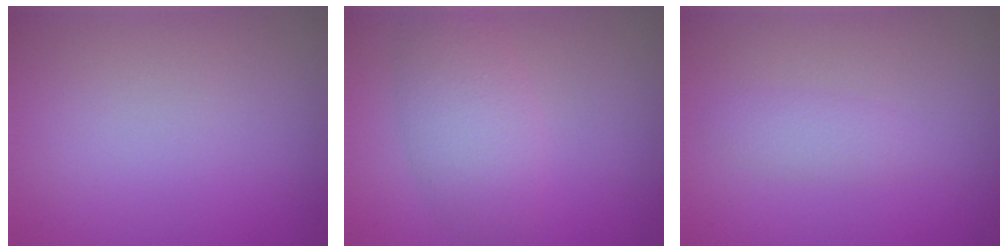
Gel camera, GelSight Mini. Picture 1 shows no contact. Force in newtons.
{"total": 4.0, "press": 4.0, "slide": 0.1}
{"total": 1.4, "press": 1.4, "slide": 0.0}